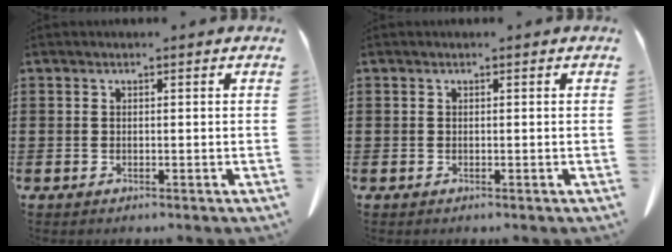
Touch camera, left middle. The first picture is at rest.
{"total": 0.0}